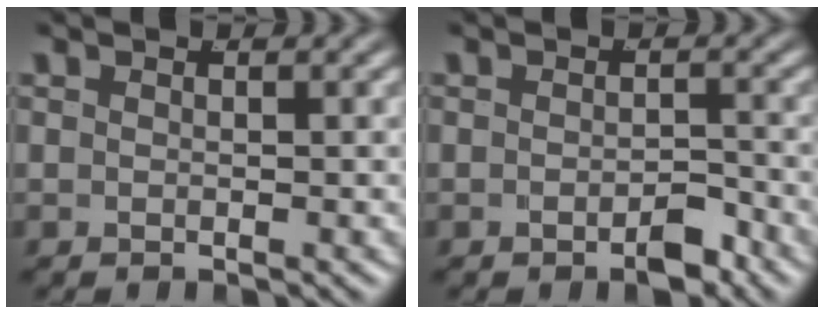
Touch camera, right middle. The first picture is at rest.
{"total": 1.7, "force": [-1.4, 0.5, 0.9], "torque": [-0.007, -0.002, -0.025]}